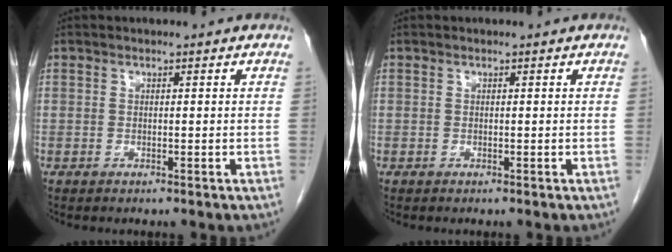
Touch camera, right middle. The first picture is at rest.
{"total": 0.0}